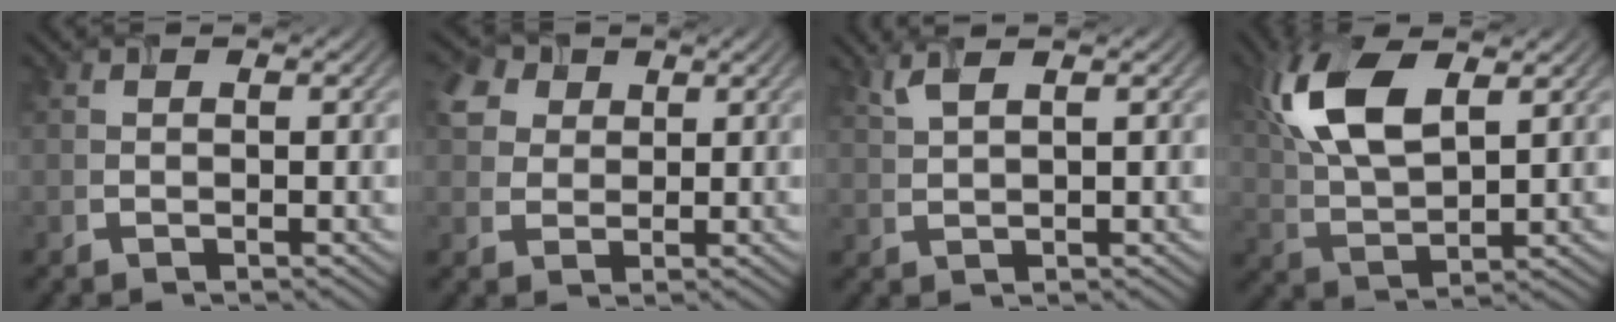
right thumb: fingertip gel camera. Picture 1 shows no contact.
{"total": 5.4, "force": [2.3, 4.2, 2.6], "torque": [-0.080, 0.013, 0.042]}
{"total": 2.7, "force": [1.8, 0.4, 1.9], "torque": [-0.048, 0.008, 0.045]}
{"total": 11.4, "force": [4.6, 5.1, 9.0], "torque": [-0.217, 0.011, 0.092]}